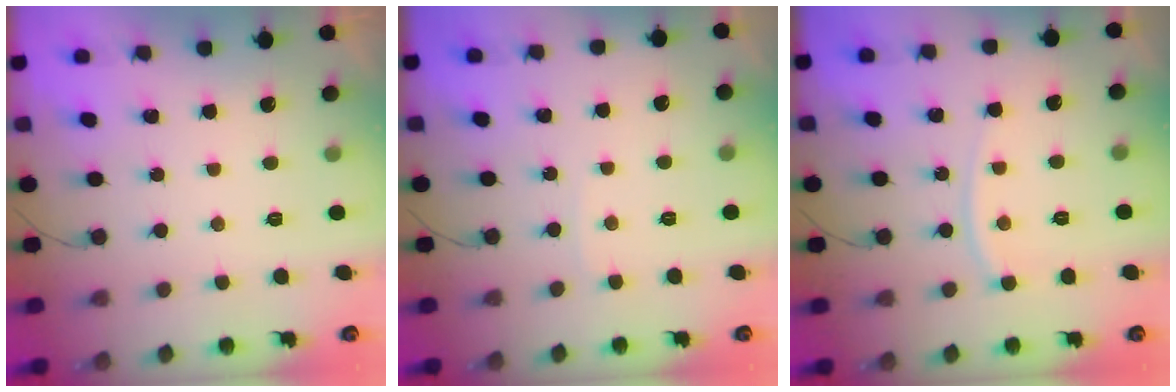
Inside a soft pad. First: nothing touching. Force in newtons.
{"total": 2.0, "press": 2.0, "slide": 0.2}
{"total": 6.0, "press": 5.9, "slide": 0.9}